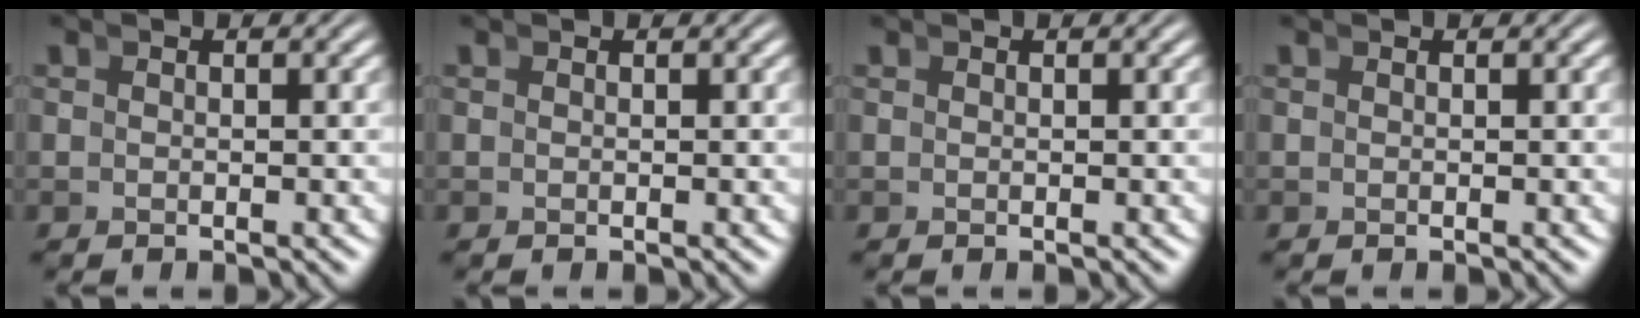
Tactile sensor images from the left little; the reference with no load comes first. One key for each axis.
{"total": 0.0}
{"total": 0.0}
{"total": 0.0}